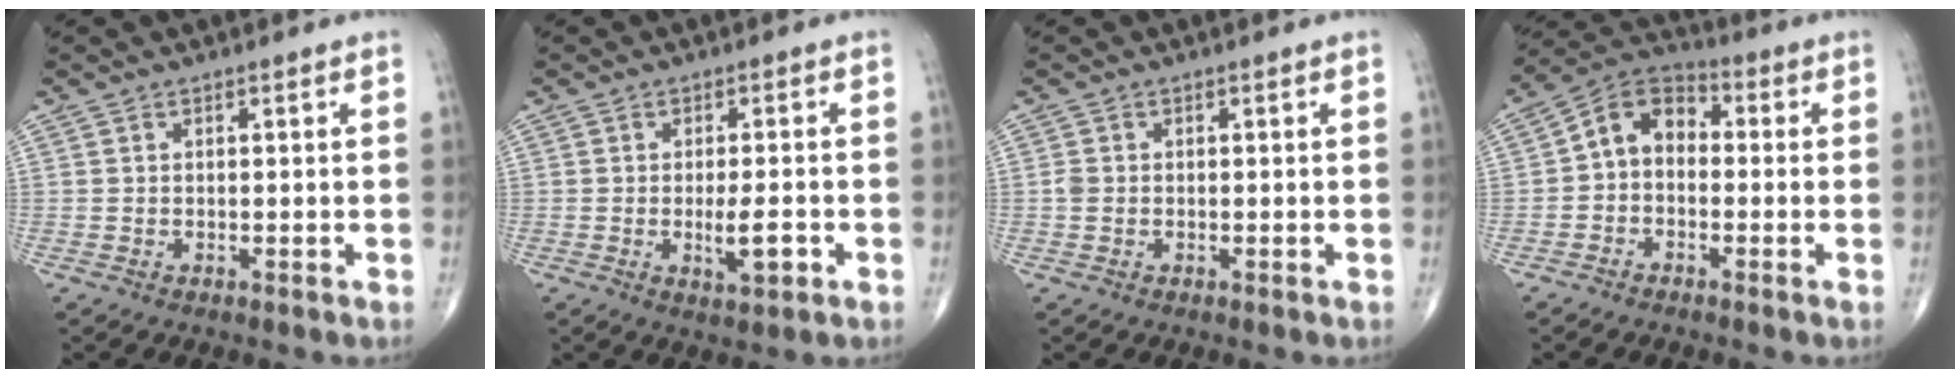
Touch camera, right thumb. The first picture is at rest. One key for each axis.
{"total": 5.1, "fx": -1.3, "fy": 1.7, "fz": 4.7, "tx": -0.071, "ty": -0.005, "tz": -0.017}
{"total": 1.2, "fx": -0.1, "fy": 0.9, "fz": 0.7, "tx": -0.015, "ty": 0.000, "tz": -0.004}
{"total": 8.3, "fx": -0.4, "fy": 6.1, "fz": 5.6, "tx": -0.071, "ty": 0.032, "tz": -0.029}